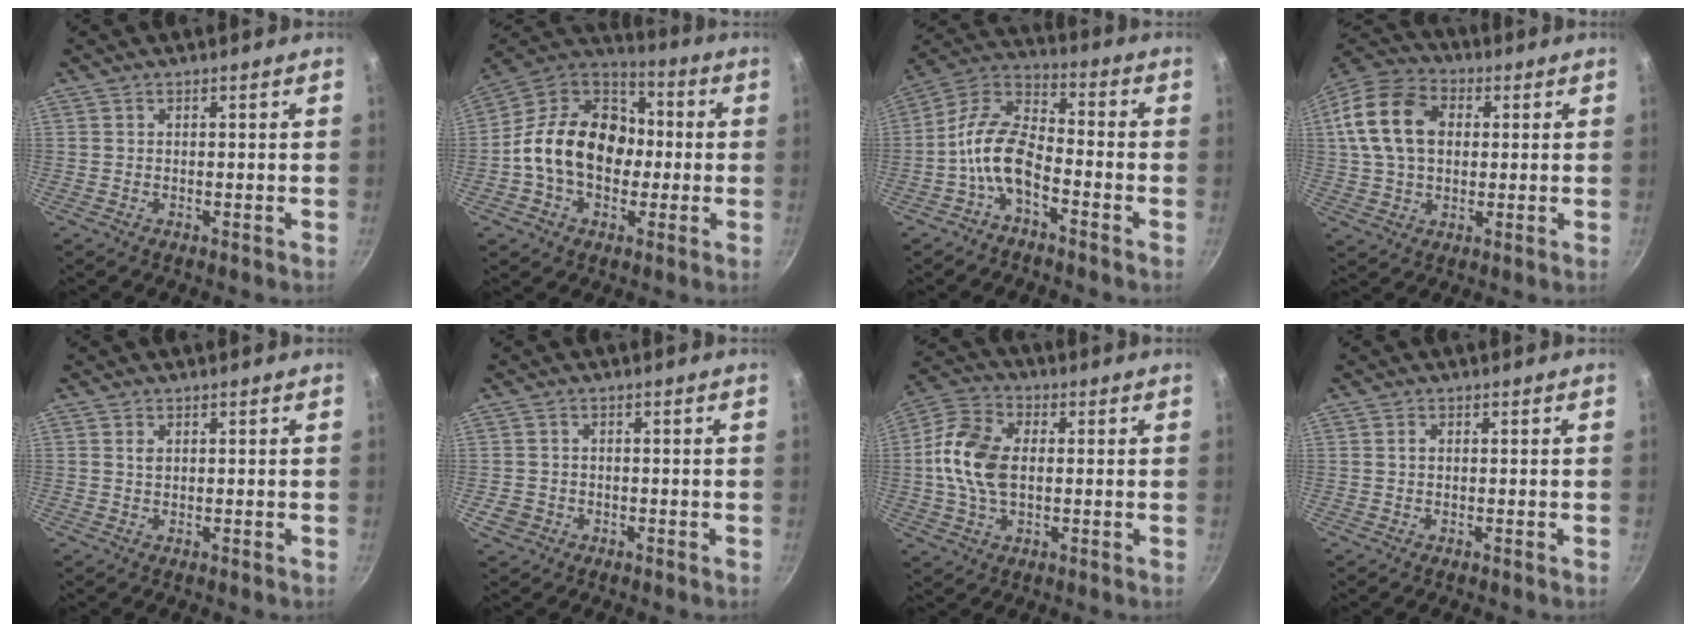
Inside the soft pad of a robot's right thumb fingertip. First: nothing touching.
{"total": 19.8, "force": [-1.1, 14.9, 13.0], "torque": [-0.184, 0.046, -0.035]}
{"total": 10.8, "force": [-4.5, 5.6, 8.0], "torque": [-0.147, 0.054, -0.105]}
{"total": 15.9, "force": [3.0, 11.4, 10.7], "torque": [-0.182, 0.020, 0.043]}
{"total": 1.1, "force": [0.3, 0.7, 0.7], "torque": [-0.012, 0.001, 0.006]}
{"total": 3.4, "force": [-1.1, 3.0, 1.2], "torque": [-0.015, 0.011, -0.014]}
{"total": 13.0, "force": [0.2, 8.3, 10.0], "torque": [-0.183, 0.019, -0.011]}
{"total": 0.7, "force": [0.0, 0.5, 0.5], "torque": [-0.008, 0.004, 0.001]}